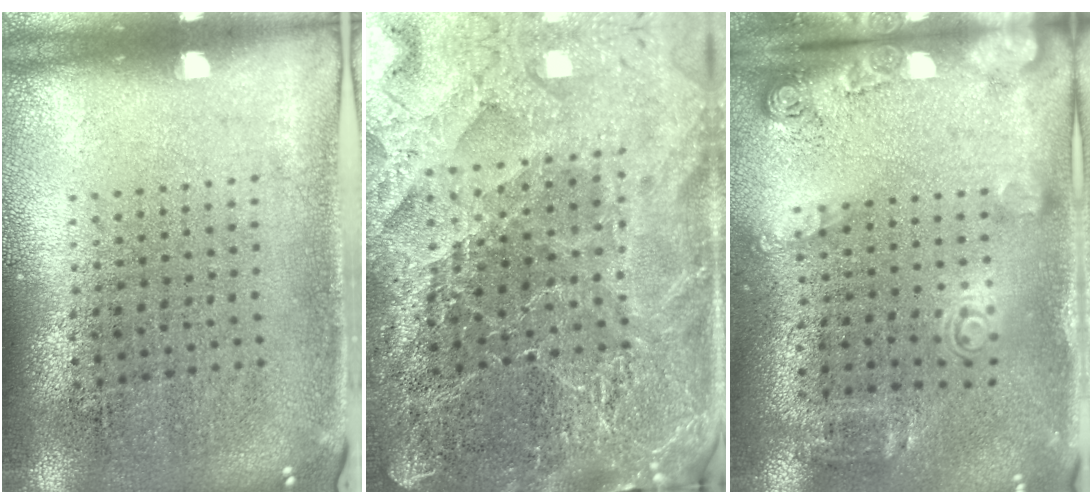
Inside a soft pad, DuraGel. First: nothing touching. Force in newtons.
{"total": 4.6, "press": 4.3, "slide": 1.6}
{"total": 2.0, "press": 1.2, "slide": 1.5}